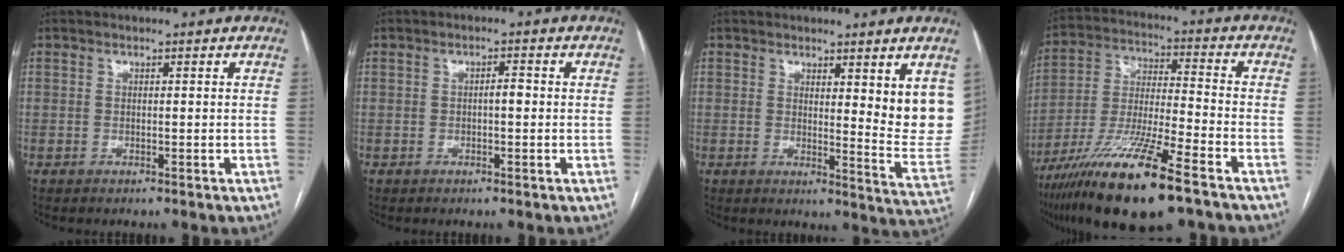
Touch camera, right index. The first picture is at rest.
{"total": 1.5, "force": [-0.2, 0.4, 1.4], "torque": [-0.021, 0.004, -0.004]}
{"total": 9.4, "force": [3.9, 1.3, 8.4], "torque": [-0.091, -0.035, 0.049]}
{"total": 18.4, "force": [-11.7, 1.8, 14.0], "torque": [-0.277, -0.041, -0.212]}